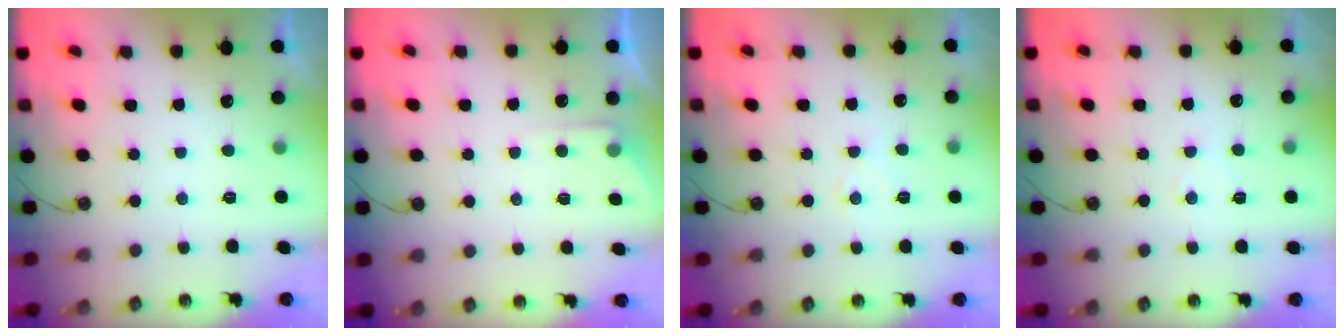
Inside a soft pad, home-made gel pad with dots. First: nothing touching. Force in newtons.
{"total": 4.1, "press": 4.0, "slide": 0.6}
{"total": 5.5, "press": 5.4, "slide": 0.8}
{"total": 4.8, "press": 4.8, "slide": 0.7}